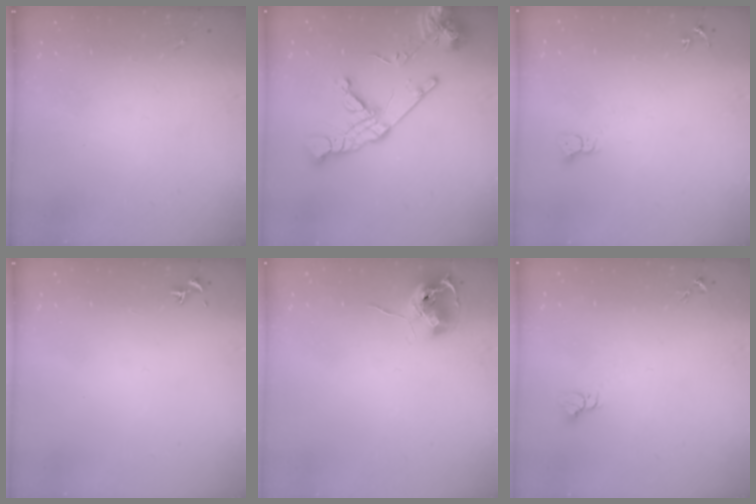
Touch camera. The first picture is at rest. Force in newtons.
{"total": 16.3, "press": 16.2, "slide": 2.1}
{"total": 2.3, "press": 2.3, "slide": 0.2}
{"total": 0.7, "press": 0.6, "slide": 0.5}
{"total": 9.1, "press": 9.1, "slide": 0.6}
{"total": 3.0, "press": 3.0, "slide": 0.1}